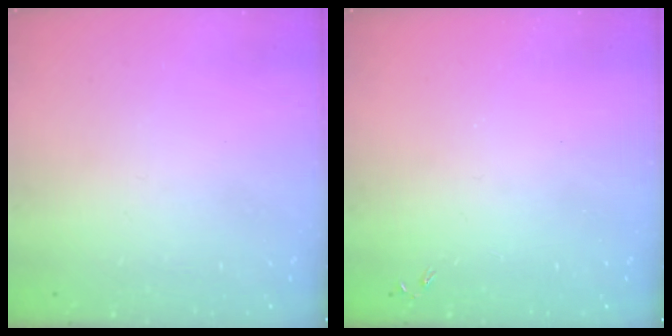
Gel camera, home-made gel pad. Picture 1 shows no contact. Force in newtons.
{"total": 0.0}